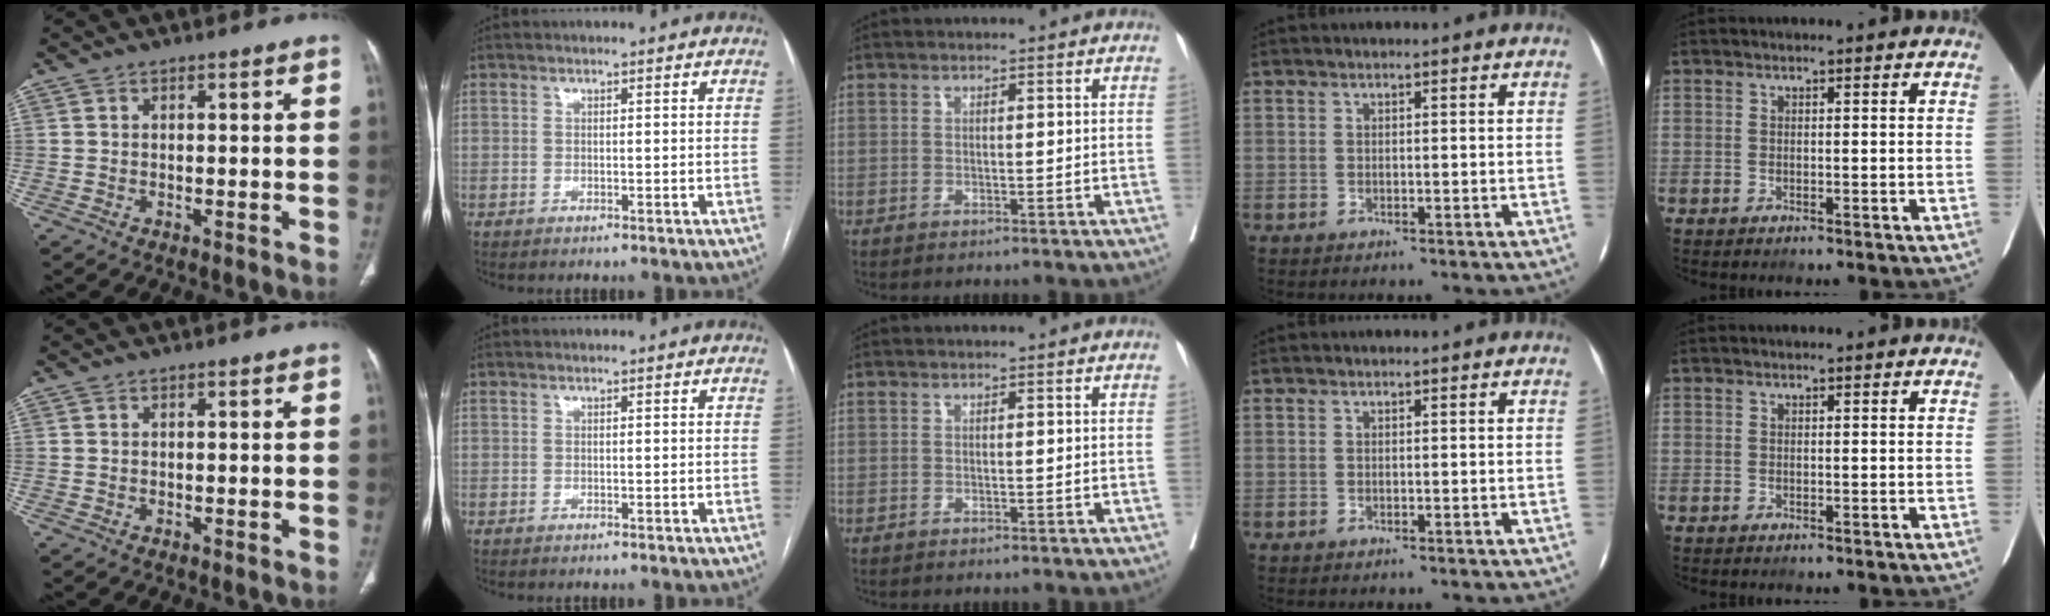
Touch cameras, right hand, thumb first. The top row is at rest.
{}